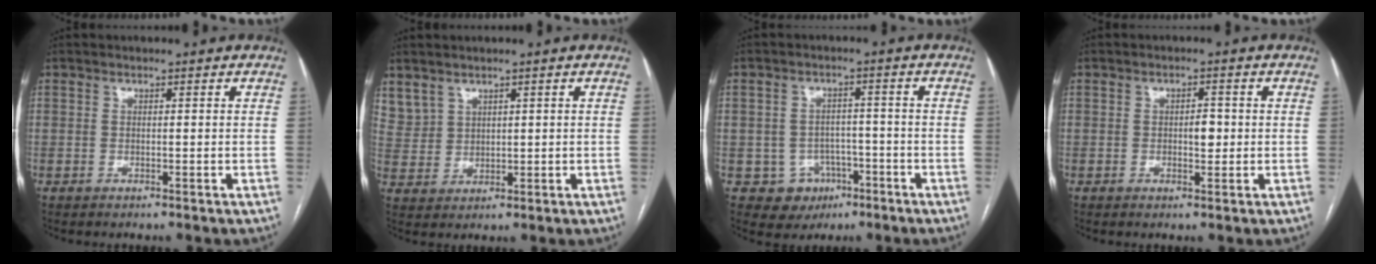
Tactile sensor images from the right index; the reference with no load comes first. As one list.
[{"total": 5.1, "force": [3.8, 3.4, 0.8], "torque": [-0.022, 0.010, 0.090]}, {"total": 5.9, "force": [-2.5, 5.3, 0.7], "torque": [0.001, 0.015, -0.028]}, {"total": 2.7, "force": [-0.1, 1.2, 2.4], "torque": [-0.034, 0.003, -0.001]}]